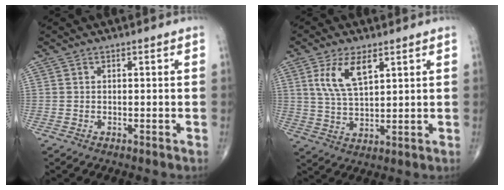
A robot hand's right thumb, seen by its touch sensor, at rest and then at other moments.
{"total": 8.4, "force": [3.8, 3.6, 6.6], "torque": [-0.123, -0.014, 0.080]}